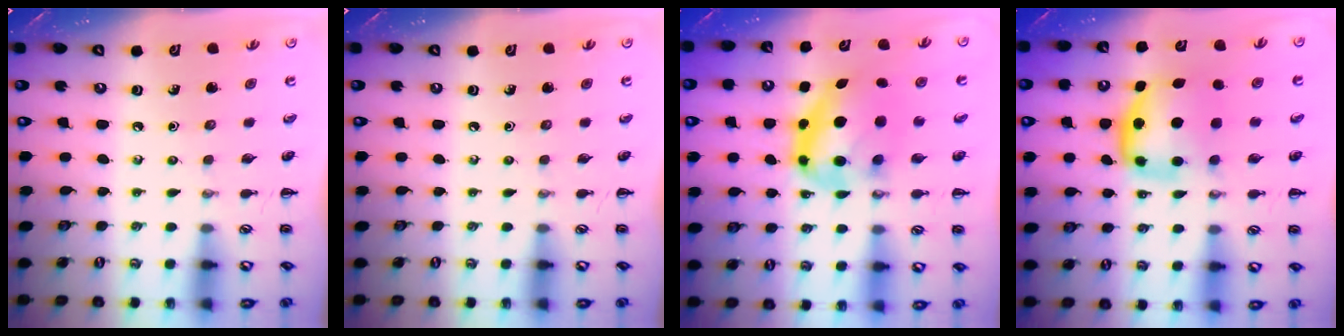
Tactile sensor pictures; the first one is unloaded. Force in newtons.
{"total": 0.0}
{"total": 9.1, "press": 8.9, "slide": 2.0}
{"total": 6.7, "press": 6.6, "slide": 1.1}